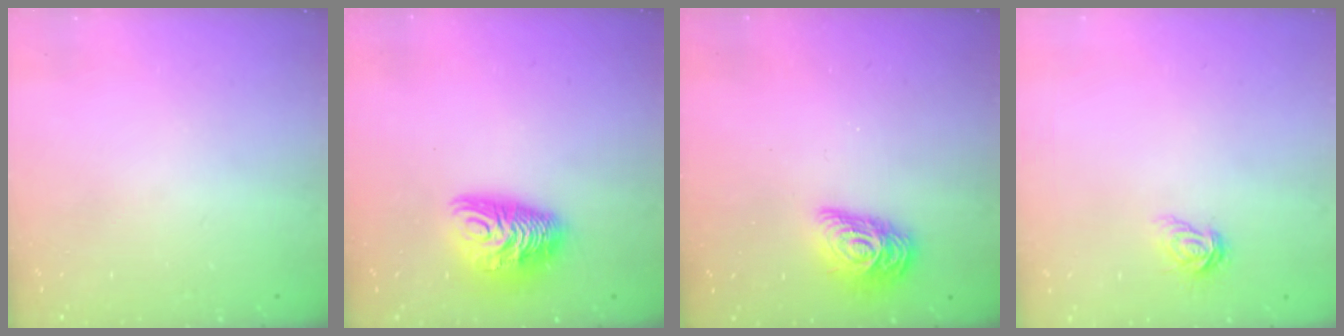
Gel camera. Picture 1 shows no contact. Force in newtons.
{"total": 10.9, "press": 10.8, "slide": 1.2}
{"total": 11.7, "press": 11.6, "slide": 1.0}
{"total": 4.9, "press": 4.9, "slide": 0.1}